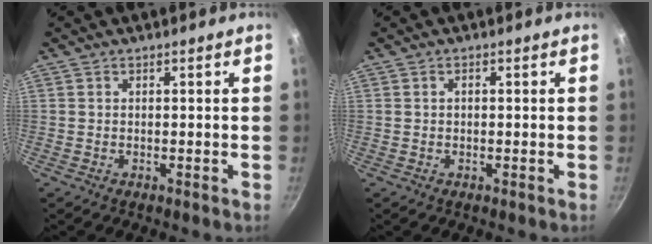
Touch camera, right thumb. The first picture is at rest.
{"total": 0.7, "force": [0.0, 0.5, 0.5], "torque": [-0.008, 0.005, 0.001]}